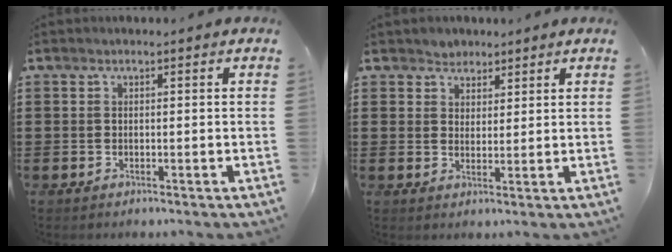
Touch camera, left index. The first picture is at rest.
{"total": 2.9, "force": [2.0, 2.1, -0.2], "torque": [-0.012, 0.012, 0.036]}